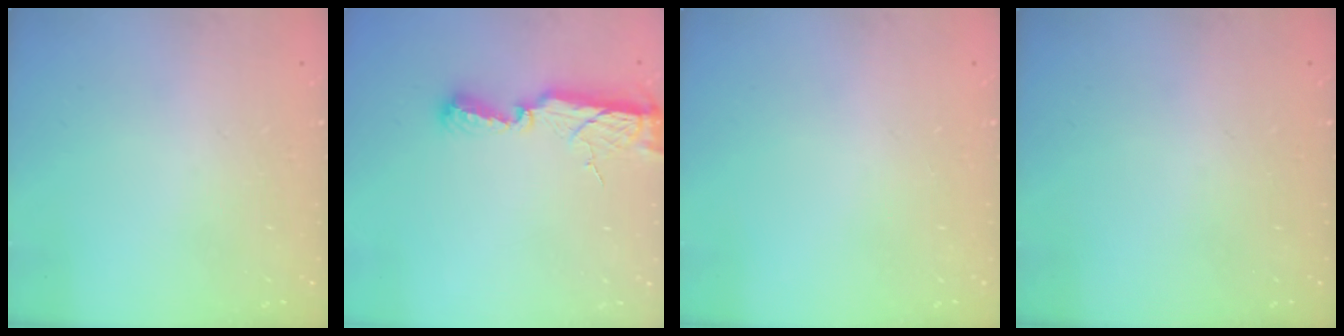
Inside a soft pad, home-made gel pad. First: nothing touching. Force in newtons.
{"total": 8.1, "press": 8.1, "slide": 0.7}
{"total": 0.0}
{"total": 0.0}